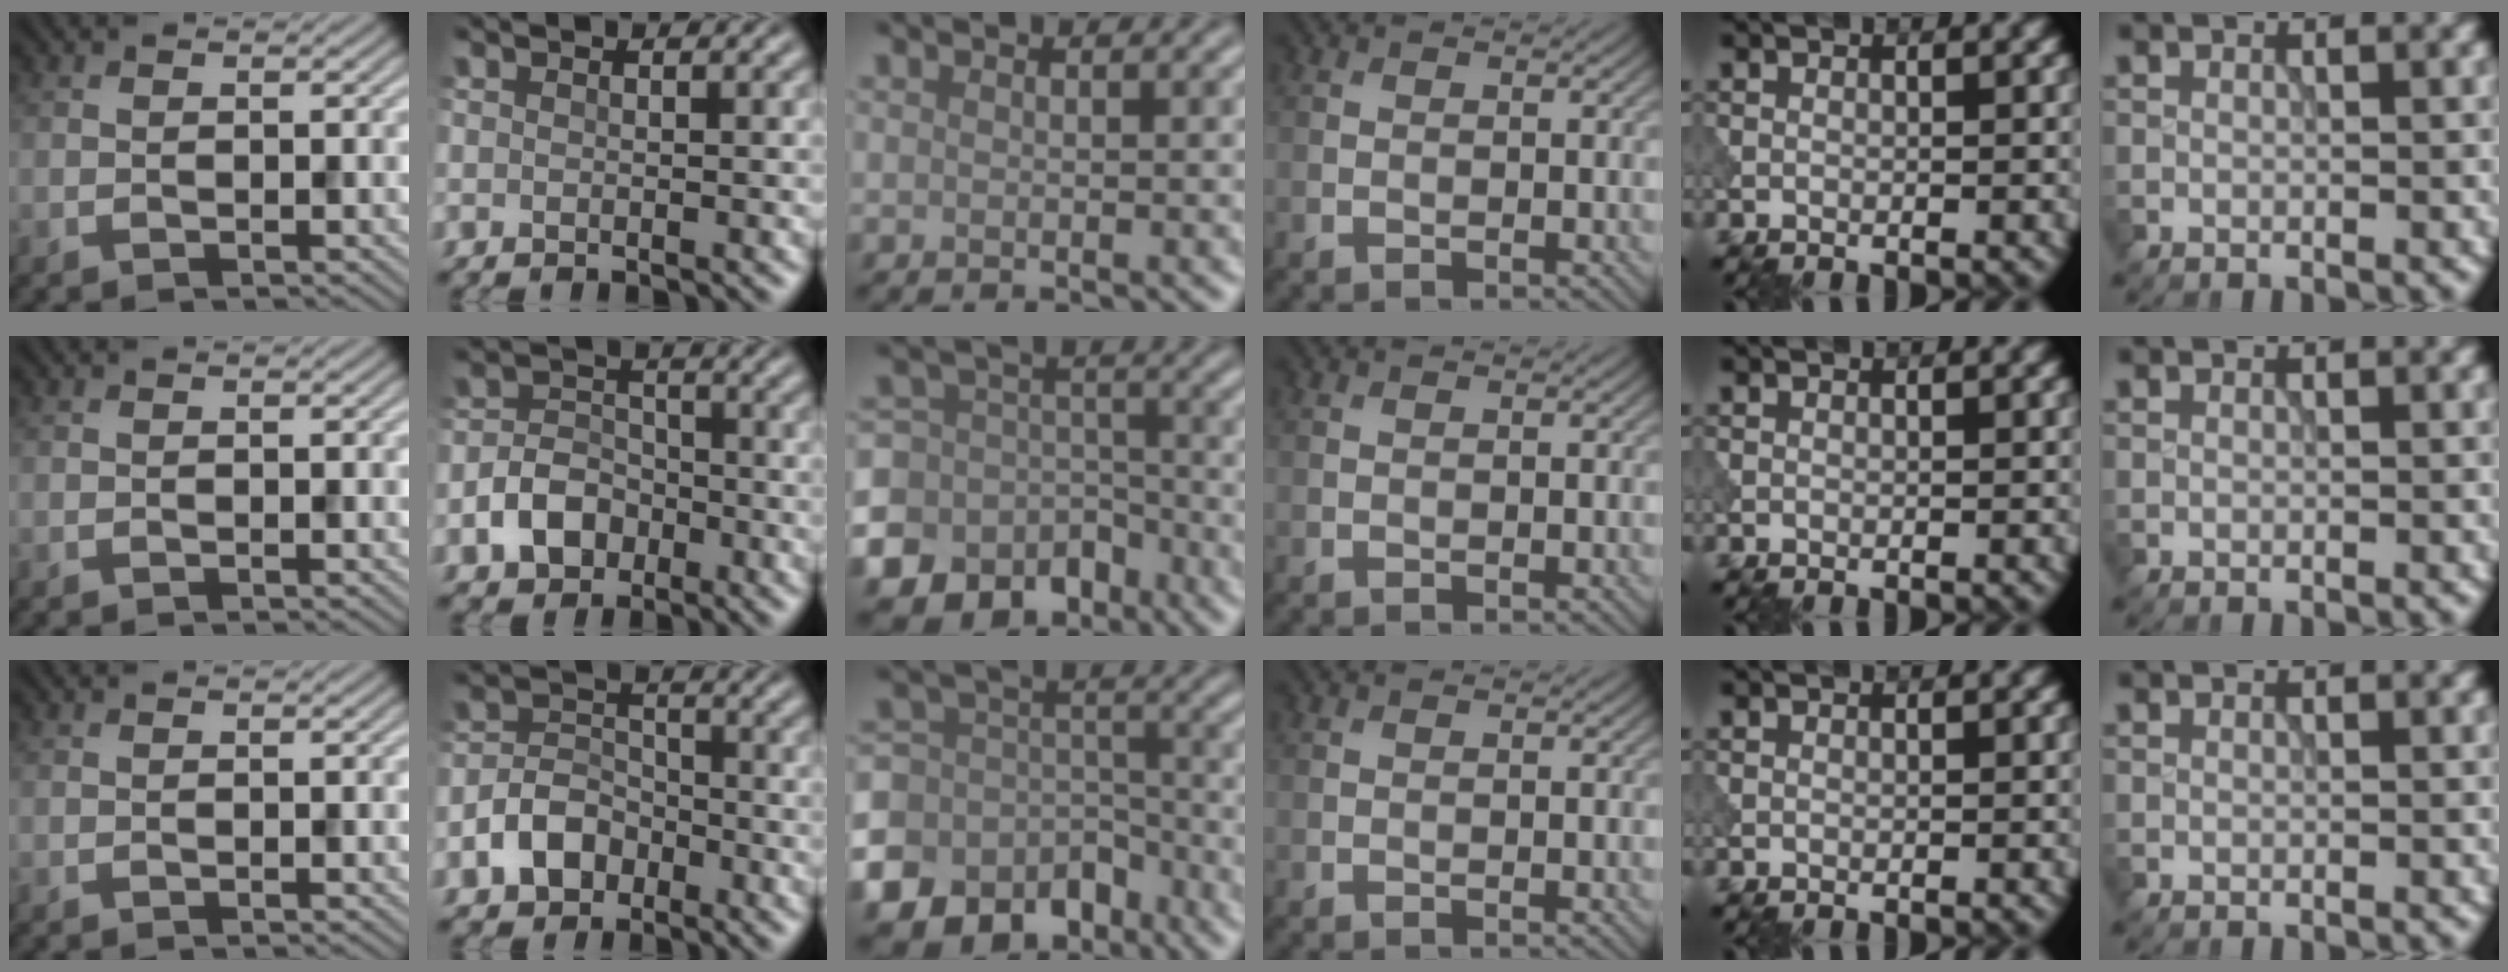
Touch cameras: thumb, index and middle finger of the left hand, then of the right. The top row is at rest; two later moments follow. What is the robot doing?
{"motion": "extract", "object": "peg toy"}